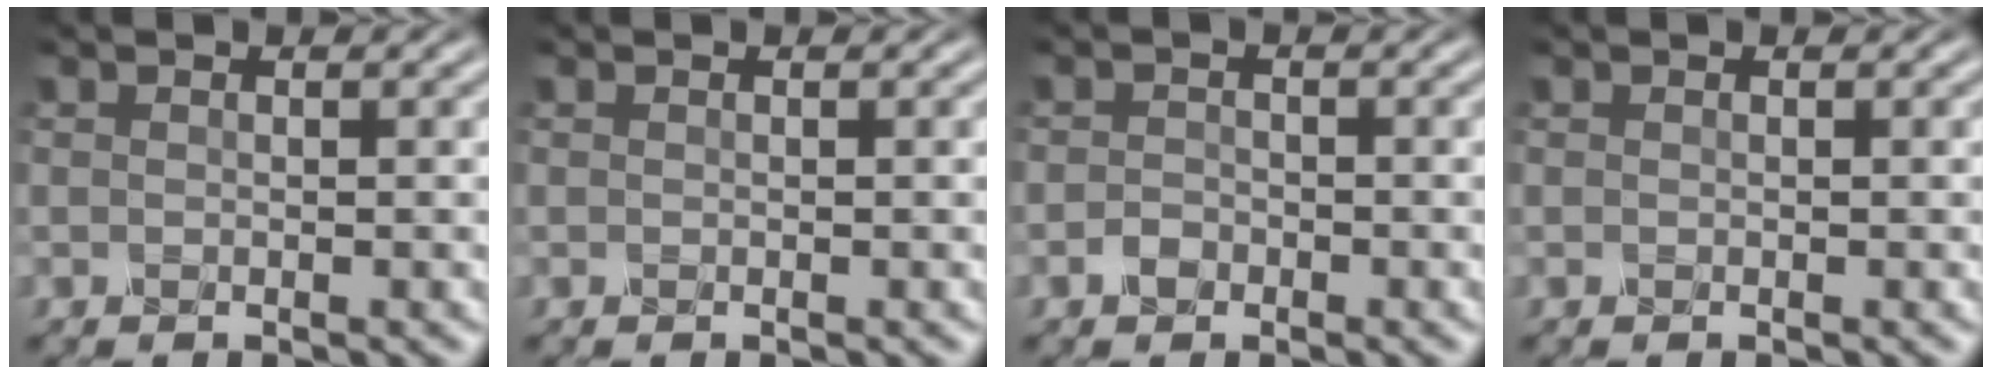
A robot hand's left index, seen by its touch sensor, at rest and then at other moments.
{"total": 0.0}
{"total": 1.2, "force": [-0.7, 0.9, 0.5], "torque": [-0.008, 0.002, -0.015]}
{"total": 0.0}